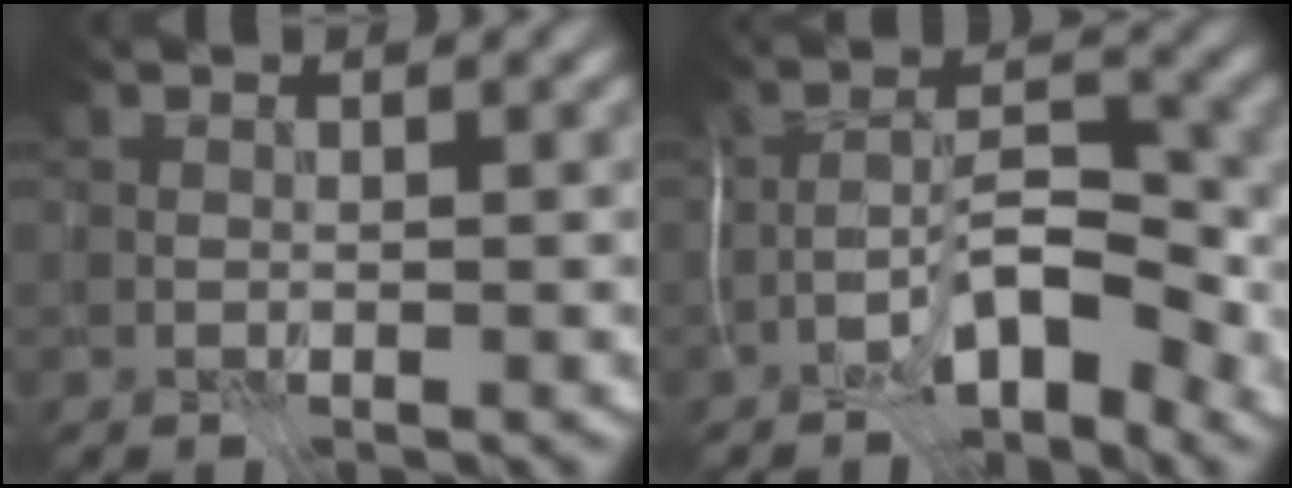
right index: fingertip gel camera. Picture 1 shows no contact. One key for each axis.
{"total": 6.2, "fx": -3.1, "fy": 2.5, "fz": 4.7, "tx": -0.069, "ty": 0.018, "tz": -0.062}